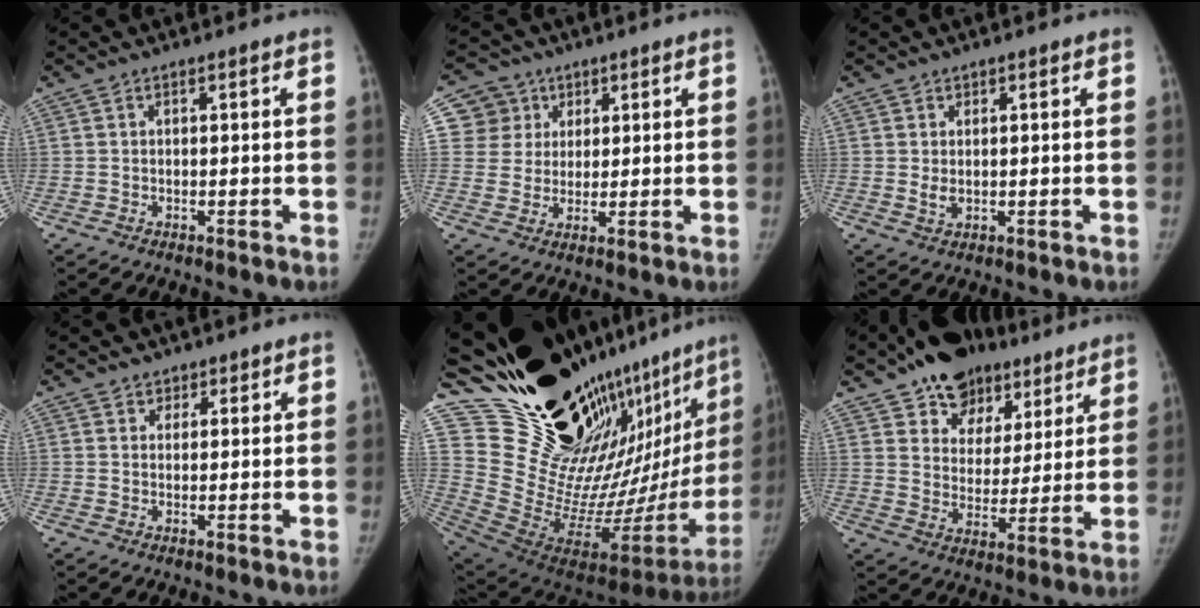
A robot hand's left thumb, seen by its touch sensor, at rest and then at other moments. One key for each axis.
{"total": 7.3, "fx": 3.1, "fy": 6.6, "fz": 0.0, "tx": 0.037, "ty": -0.011, "tz": 0.057}
{"total": 1.6, "fx": 0.5, "fy": 1.0, "fz": 1.2, "tx": -0.022, "ty": -0.007, "tz": 0.016}
{"total": 1.7, "fx": 1.3, "fy": 1.1, "fz": -0.1, "tx": 0.019, "ty": -0.007, "tz": 0.017}
{"total": 37.5, "fx": 29.3, "fy": 10.5, "fz": 21.0, "tx": -0.304, "ty": -0.205, "tz": 0.450}
{"total": 16.5, "fx": 11.3, "fy": 10.5, "fz": 5.9, "tx": -0.038, "ty": -0.040, "tz": 0.178}